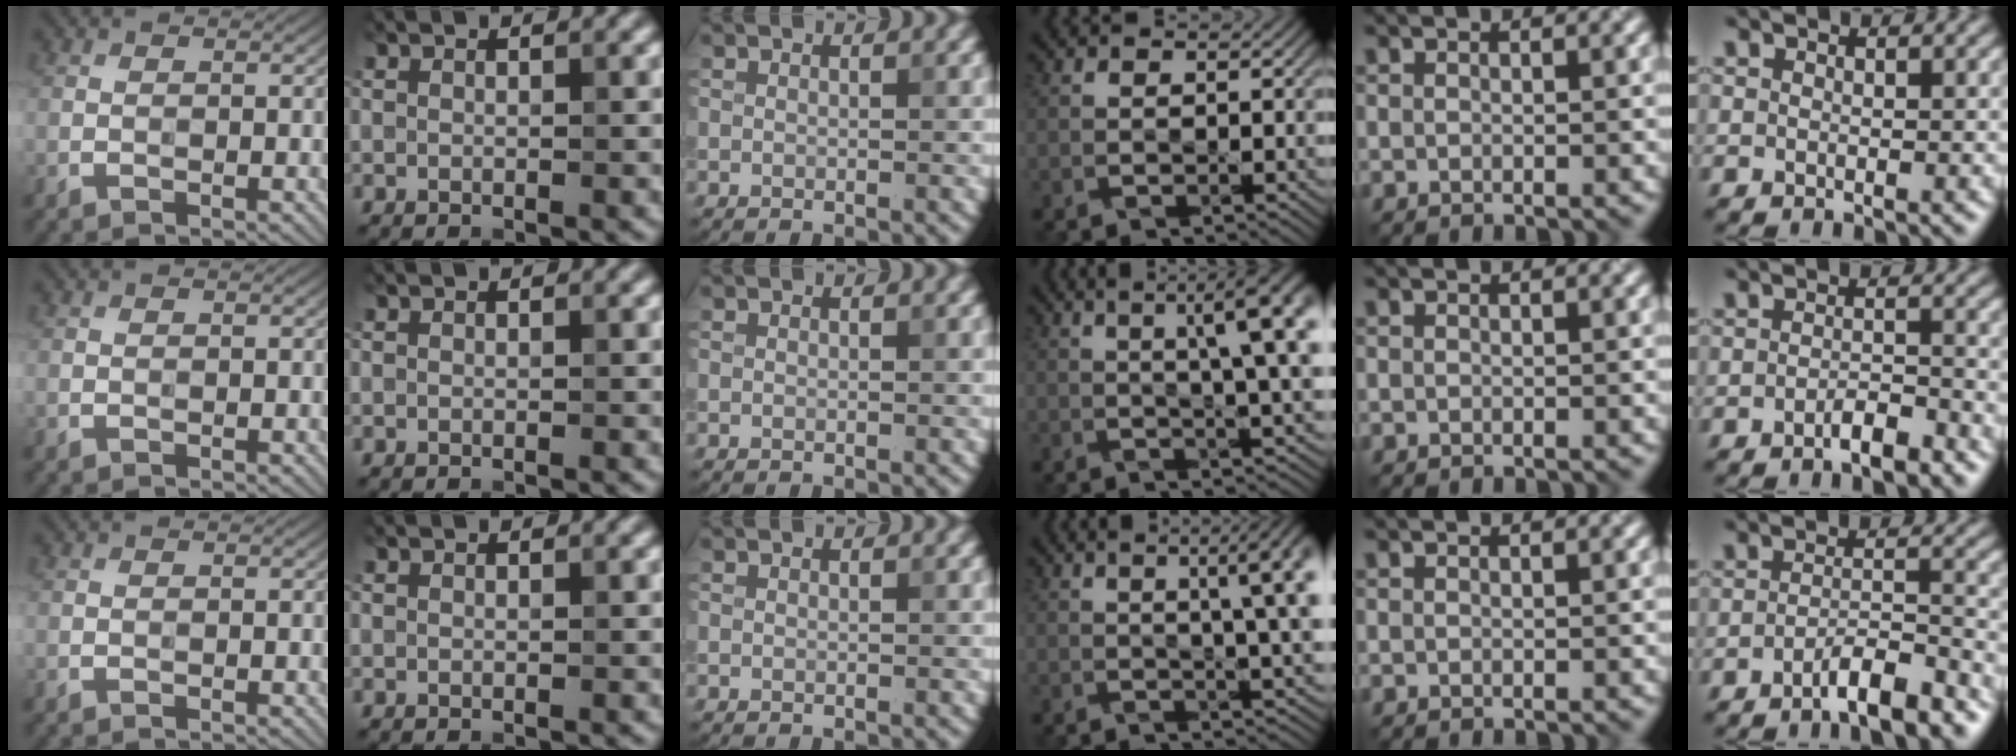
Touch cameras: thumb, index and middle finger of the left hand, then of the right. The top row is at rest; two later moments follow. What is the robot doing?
{"motion": "pour", "object": "measuring cup"}